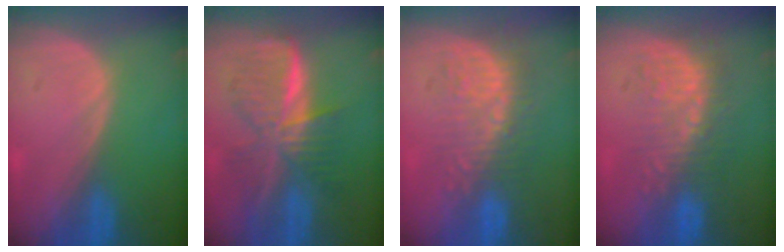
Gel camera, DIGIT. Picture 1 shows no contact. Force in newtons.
{"total": 8.9, "press": 8.9, "slide": 0.6}
{"total": 9.1, "press": 8.4, "slide": 3.5}
{"total": 9.1, "press": 8.7, "slide": 2.6}